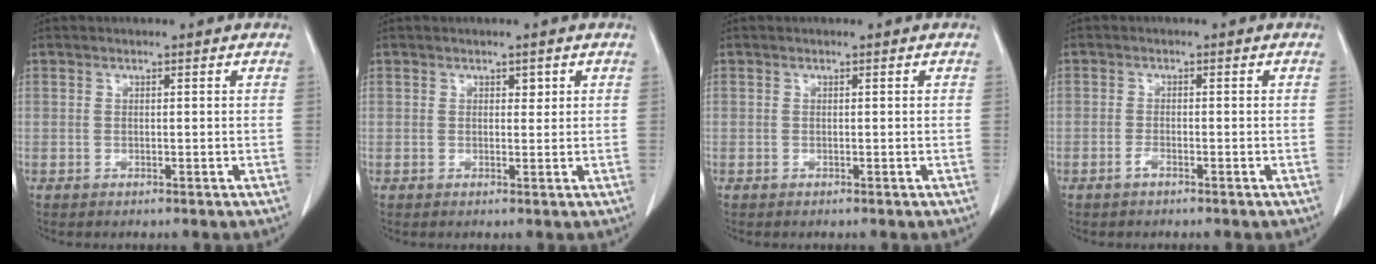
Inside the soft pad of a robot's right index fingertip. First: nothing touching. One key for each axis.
{"total": 1.0, "fx": 0.5, "fy": 0.6, "fz": 0.6, "tx": -0.004, "ty": -0.002, "tz": 0.006}
{"total": 0.0}
{"total": 1.1, "fx": -0.8, "fy": 0.2, "fz": 0.8, "tx": -0.018, "ty": -0.001, "tz": -0.014}